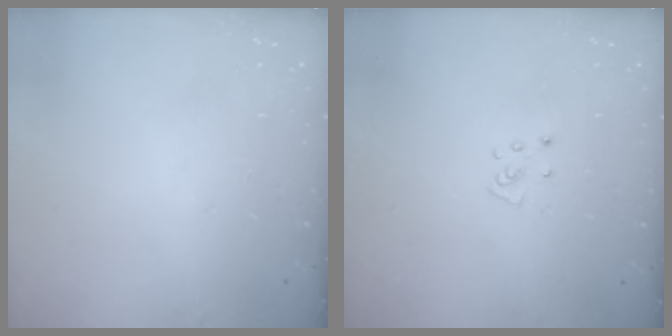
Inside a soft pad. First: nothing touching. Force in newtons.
{"total": 3.9, "press": 3.9, "slide": 0.3}